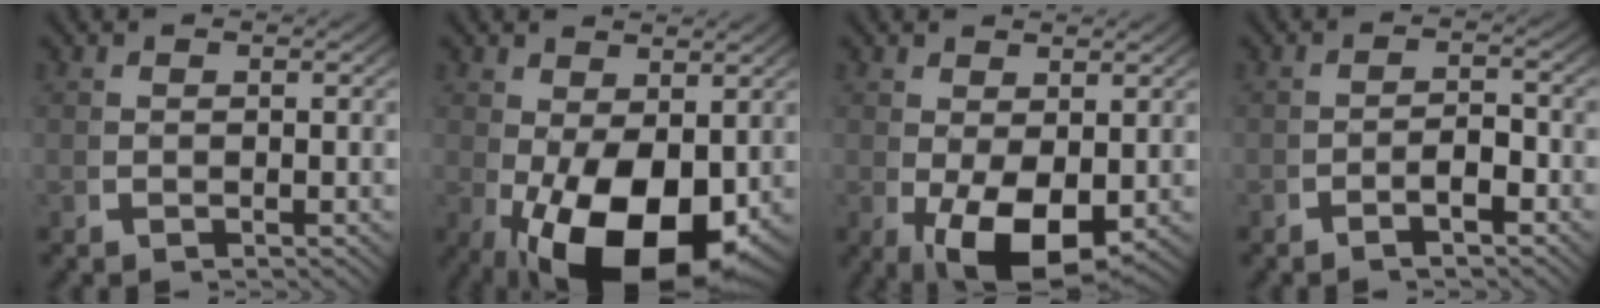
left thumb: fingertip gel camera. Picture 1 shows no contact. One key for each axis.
{"total": 12.4, "fx": -3.0, "fy": 7.4, "fz": 9.5, "tx": -0.158, "ty": -0.062, "tz": -0.013}
{"total": 6.3, "fx": -1.2, "fy": 3.6, "fz": 5.0, "tx": -0.091, "ty": -0.034, "tz": -0.001}
{"total": 2.3, "fx": -1.3, "fy": 0.7, "fz": 1.7, "tx": -0.030, "ty": -0.003, "tz": -0.027}